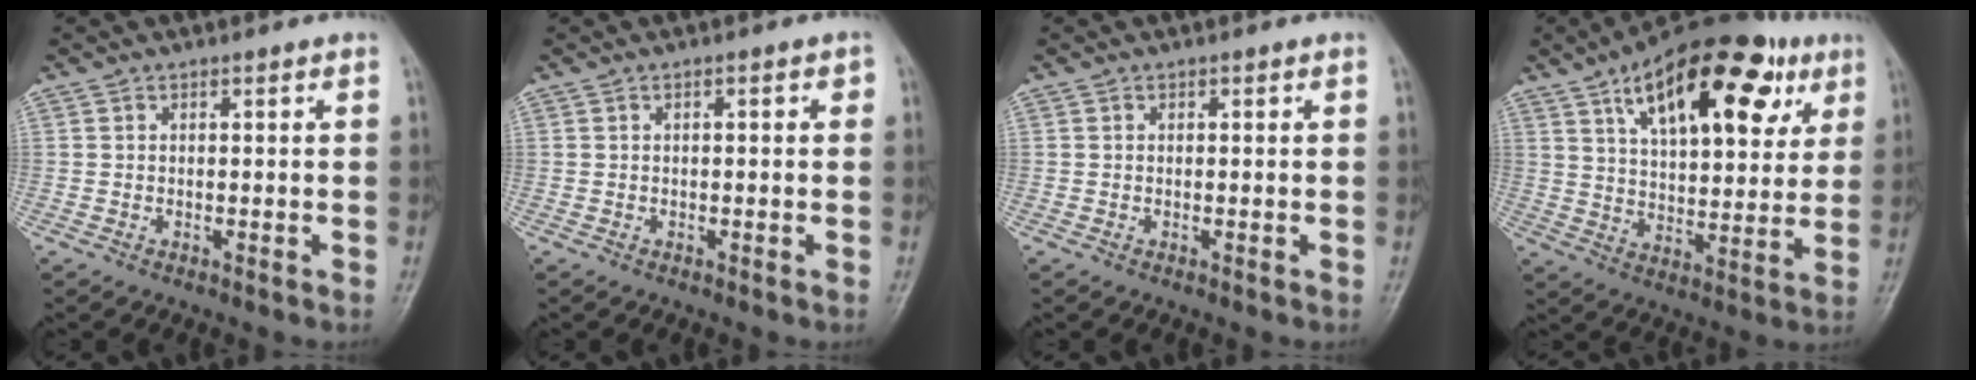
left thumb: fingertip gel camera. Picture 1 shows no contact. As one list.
[{"total": 1.3, "force": [0.2, 0.5, 1.1], "torque": [-0.012, 0.003, 0.001]}, {"total": 0.0}, {"total": 24.8, "force": [11.6, 11.4, 18.7], "torque": [-0.248, -0.009, 0.180]}]